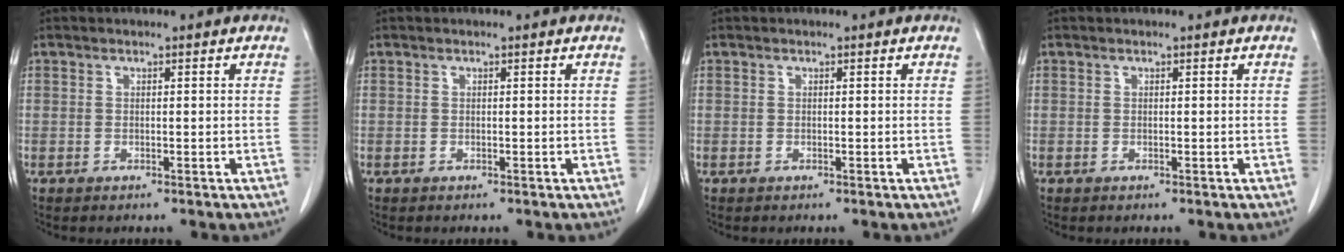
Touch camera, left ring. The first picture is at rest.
{"total": 0.0}
{"total": 0.0}
{"total": 0.0}